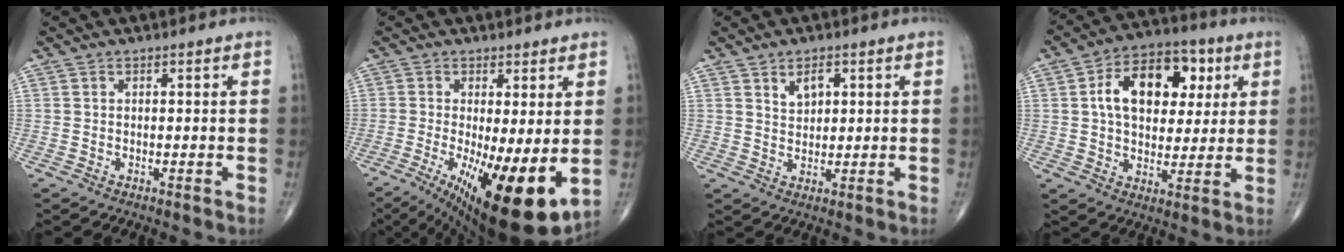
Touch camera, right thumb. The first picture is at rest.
{"total": 16.6, "force": [-3.6, 4.9, 15.5], "torque": [-0.226, -0.027, -0.037]}
{"total": 3.6, "force": [1.7, 2.2, 2.3], "torque": [-0.027, -0.012, 0.031]}
{"total": 16.2, "force": [4.2, 10.5, 11.6], "torque": [-0.150, 0.008, 0.063]}